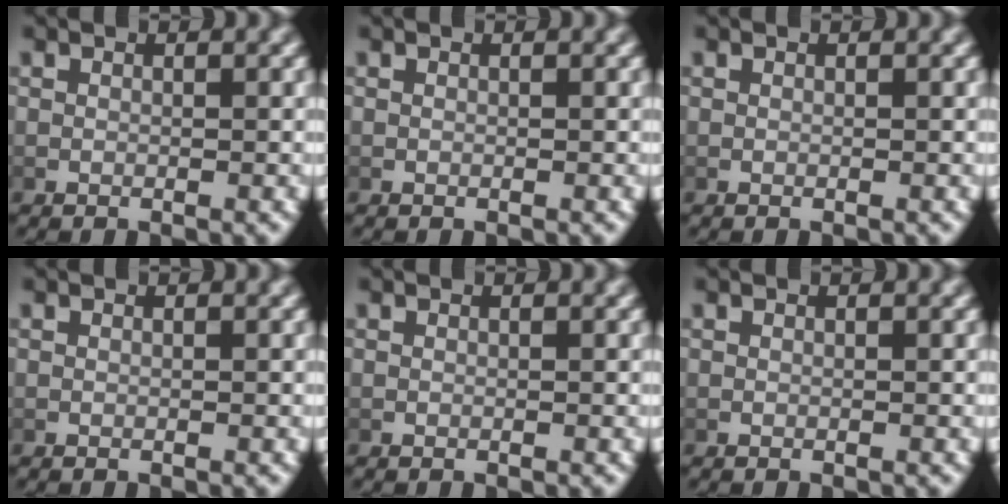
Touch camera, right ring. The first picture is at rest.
{"total": 0.0}
{"total": 0.0}
{"total": 0.0}
{"total": 0.0}
{"total": 0.0}